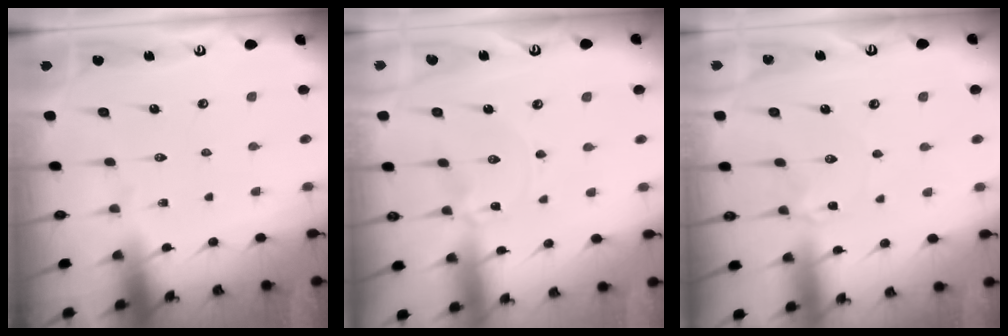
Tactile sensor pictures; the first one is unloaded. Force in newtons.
{"total": 0.0}
{"total": 2.5, "press": 2.5, "slide": 0.3}